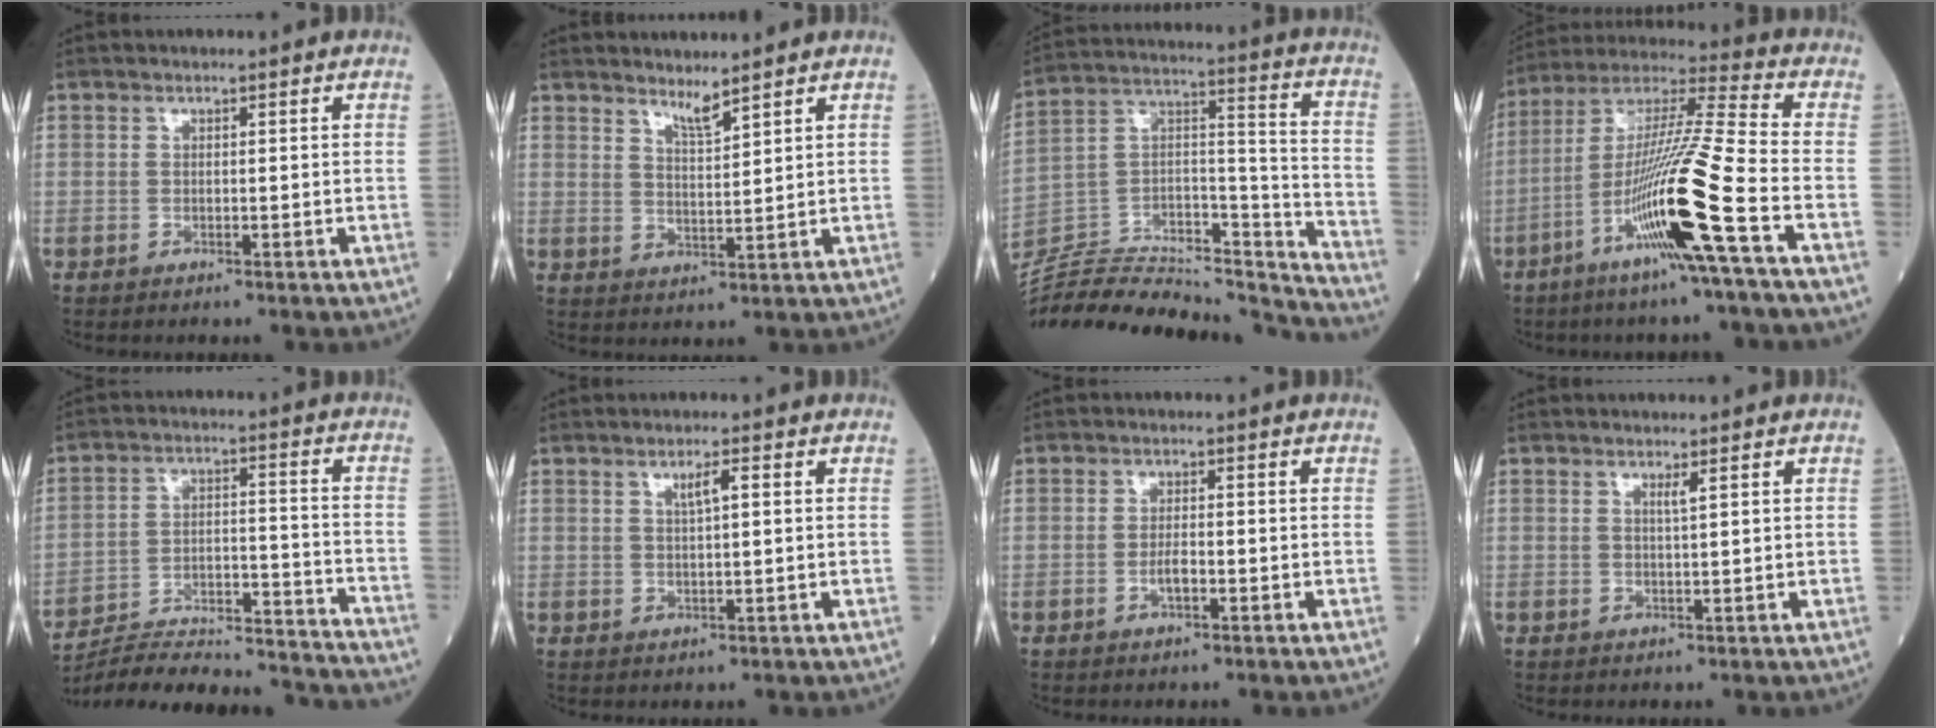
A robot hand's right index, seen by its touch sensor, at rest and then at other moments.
{"total": 2.8, "force": [2.6, -0.4, 1.1], "torque": [-0.023, -0.015, 0.051]}
{"total": 30.6, "force": [-28.8, 4.2, 9.3], "torque": [-0.146, 0.017, -0.442]}
{"total": 17.0, "force": [-6.7, -1.7, 15.5], "torque": [-0.296, -0.011, -0.129]}
{"total": 26.0, "force": [-24.7, 1.9, 8.0], "torque": [-0.103, -0.008, -0.351]}
{"total": 2.2, "force": [0.9, 0.1, 2.0], "torque": [-0.037, 0.000, 0.016]}
{"total": 1.2, "force": [-0.5, 0.3, 1.1], "torque": [-0.022, 0.001, -0.009]}
{"total": 1.2, "force": [0.6, -0.2, 0.9], "torque": [-0.021, -0.006, 0.012]}